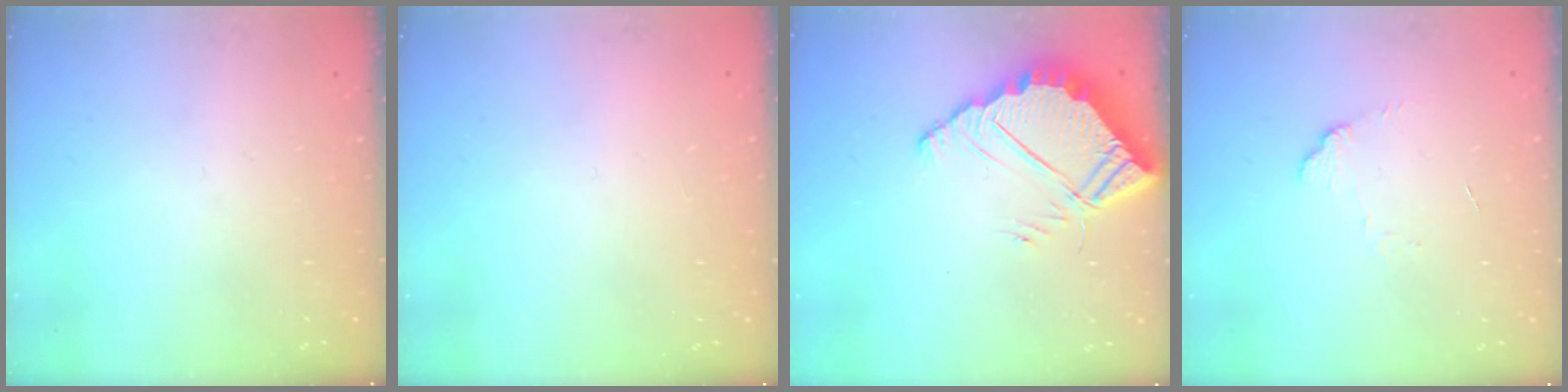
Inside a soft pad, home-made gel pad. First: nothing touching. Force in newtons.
{"total": 2.3, "press": 2.3, "slide": 0.1}
{"total": 7.3, "press": 7.3, "slide": 0.3}
{"total": 6.1, "press": 6.1, "slide": 0.5}